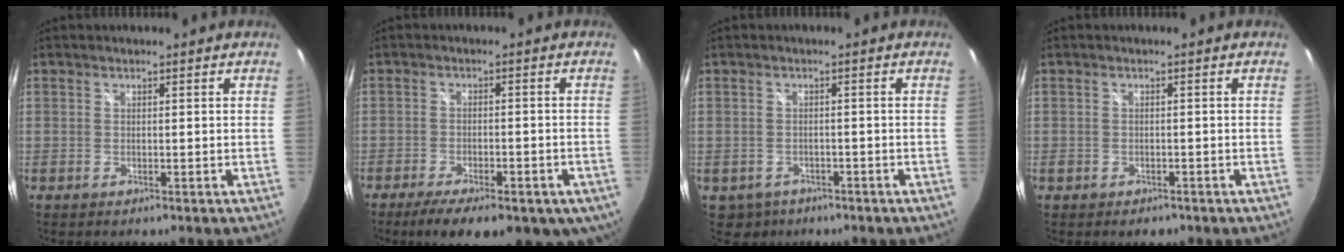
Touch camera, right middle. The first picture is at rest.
{"total": 15.7, "force": [-10.2, 6.1, 10.3], "torque": [-0.177, -0.040, -0.133]}
{"total": 4.1, "force": [-2.1, 3.4, 1.0], "torque": [-0.031, -0.004, -0.024]}
{"total": 2.4, "force": [-1.4, 1.7, 1.0], "torque": [-0.021, -0.005, -0.018]}